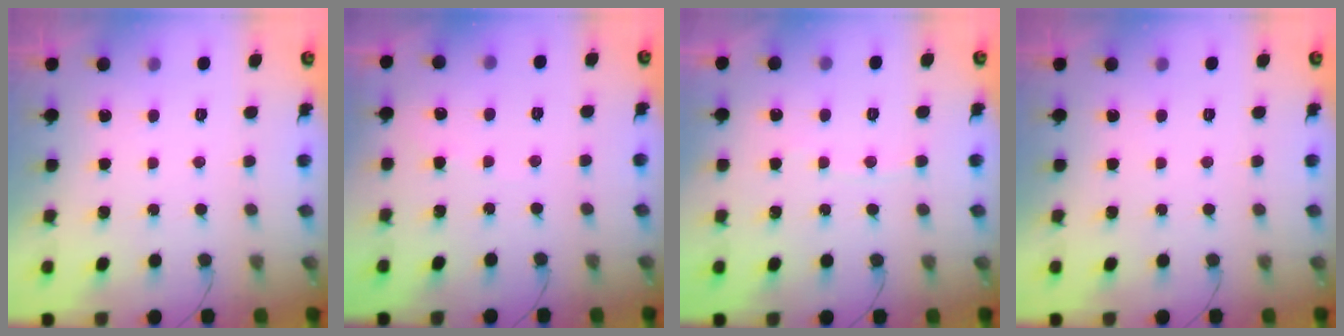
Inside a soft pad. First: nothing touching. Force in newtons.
{"total": 2.5, "press": 2.5, "slide": 0.4}
{"total": 2.2, "press": 2.2, "slide": 0.2}
{"total": 0.0}